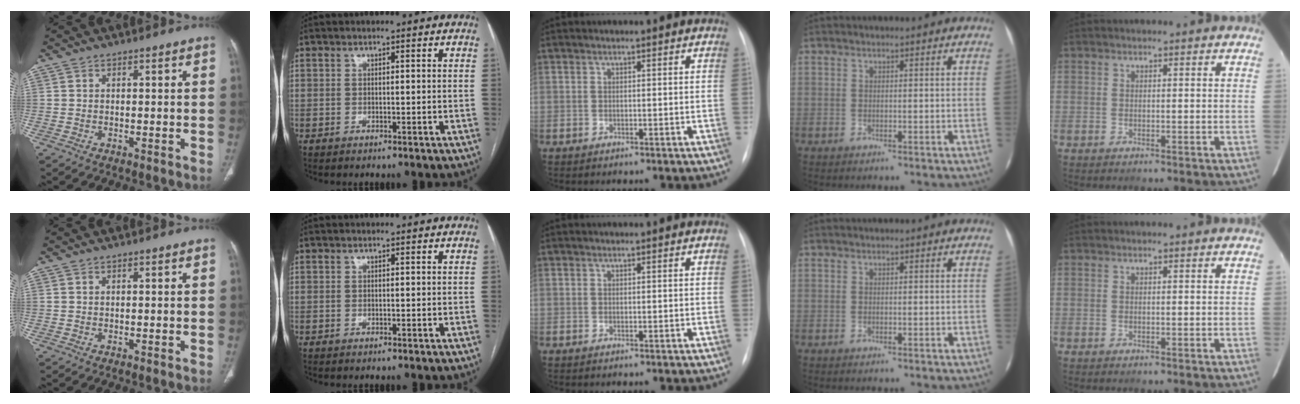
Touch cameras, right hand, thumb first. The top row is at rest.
{}